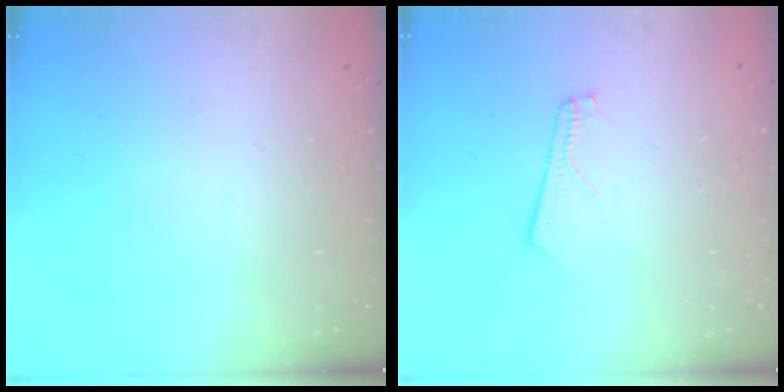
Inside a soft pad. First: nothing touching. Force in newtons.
{"total": 2.1, "press": 2.1, "slide": 0.3}